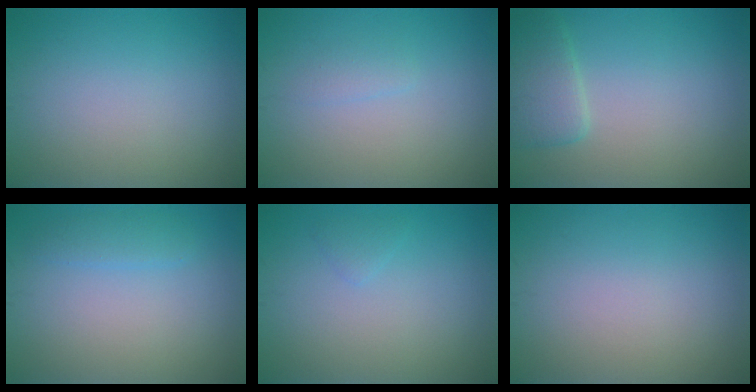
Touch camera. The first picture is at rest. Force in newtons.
{"total": 0.8, "press": 0.8, "slide": 0.1}
{"total": 2.9, "press": 2.9, "slide": 0.3}
{"total": 1.4, "press": 1.4, "slide": 0.1}
{"total": 0.7, "press": 0.7, "slide": 0.0}
{"total": 0.0}